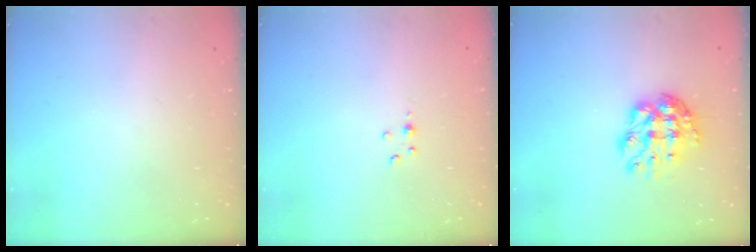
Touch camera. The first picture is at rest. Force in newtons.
{"total": 2.0, "press": 2.0, "slide": 0.3}
{"total": 10.5, "press": 10.4, "slide": 0.8}